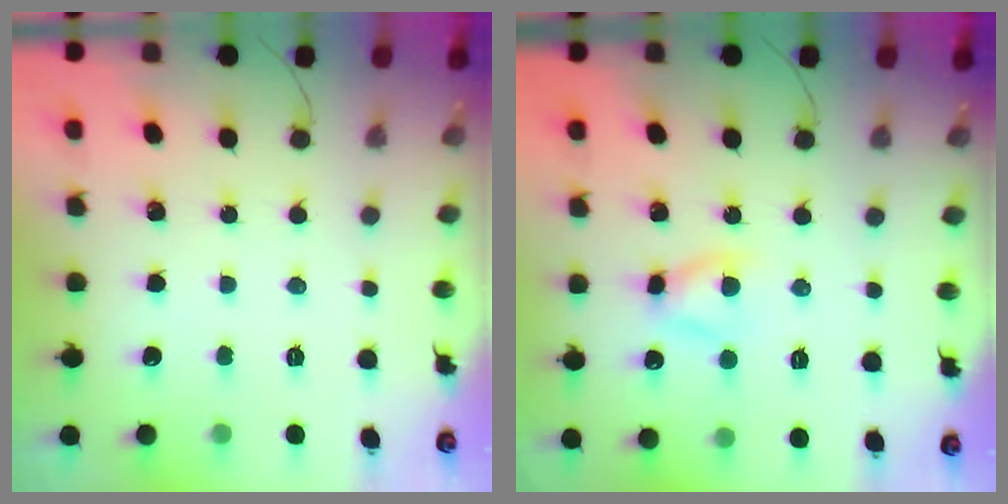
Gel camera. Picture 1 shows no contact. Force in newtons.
{"total": 5.2, "press": 5.1, "slide": 0.6}